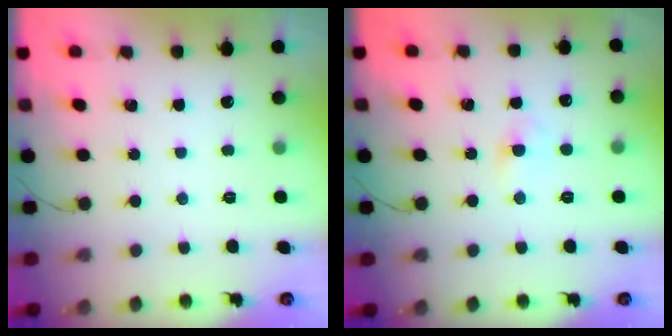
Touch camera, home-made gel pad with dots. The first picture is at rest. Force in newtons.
{"total": 3.0, "press": 2.8, "slide": 1.1}